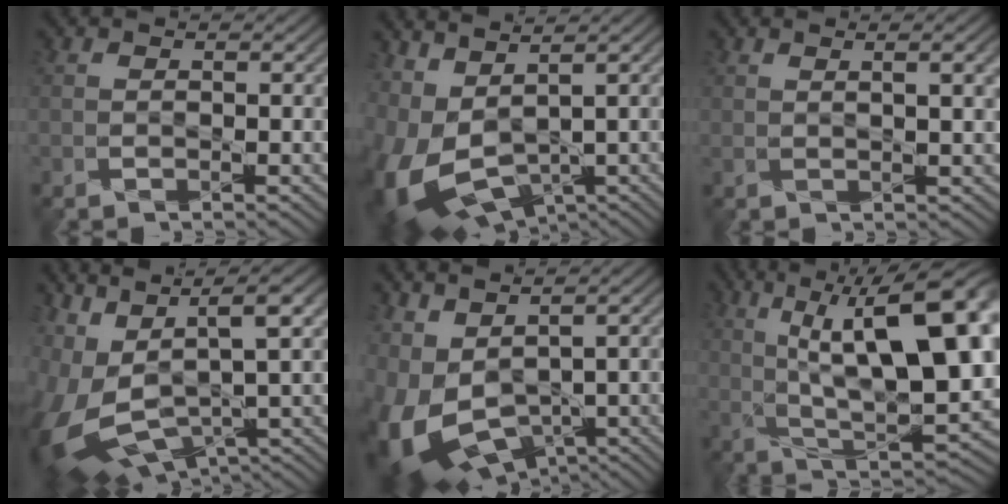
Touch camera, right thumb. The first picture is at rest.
{"total": 10.7, "force": [0.3, 6.0, 8.9], "torque": [-0.240, -0.018, 0.020]}
{"total": 3.3, "force": [1.3, 0.8, 3.0], "torque": [-0.034, 0.016, 0.020]}
{"total": 14.9, "force": [2.0, 7.0, 13.0], "torque": [-0.311, -0.020, 0.066]}
{"total": 11.0, "force": [-0.8, 6.9, 8.5], "torque": [-0.237, -0.029, 0.003]}
{"total": 18.2, "force": [5.4, 6.7, 16.0], "torque": [-0.235, 0.029, 0.090]}